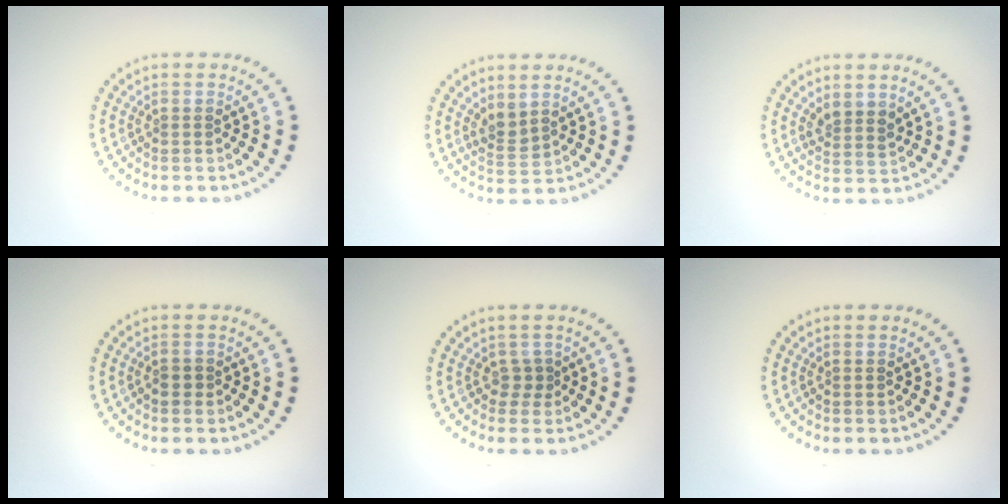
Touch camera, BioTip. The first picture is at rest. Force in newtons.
{"total": 1.7, "press": 1.3, "slide": 1.1}
{"total": 1.9, "press": 1.5, "slide": 1.2}
{"total": 1.1, "press": 0.9, "slide": 0.5}
{"total": 1.0, "press": 0.8, "slide": 0.6}
{"total": 0.0}